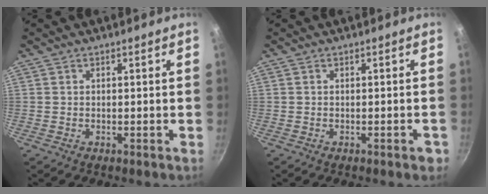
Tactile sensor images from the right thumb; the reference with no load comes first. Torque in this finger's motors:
{"motor_torque": [0.28, 0.54, -0.28, 0.06, 0.11]}